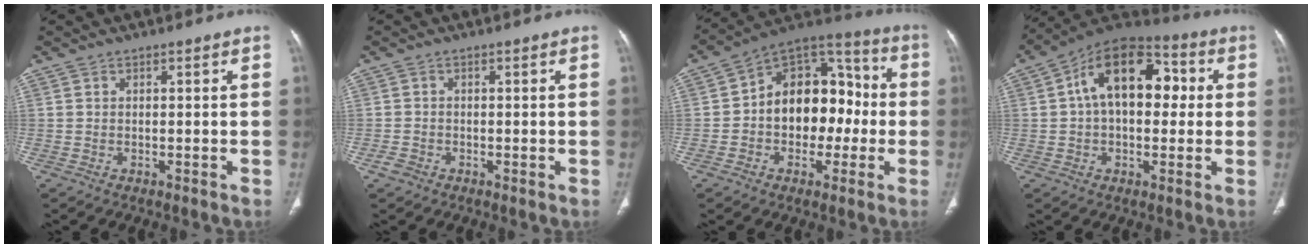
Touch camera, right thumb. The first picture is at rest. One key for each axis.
{"total": 1.6, "fx": -0.8, "fy": 1.2, "fz": 0.7, "tx": -0.011, "ty": 0.001, "tz": -0.017}
{"total": 17.3, "fx": -1.4, "fy": 12.0, "fz": 12.3, "tx": -0.135, "ty": 0.052, "tz": -0.032}
{"total": 16.7, "fx": 2.7, "fy": 10.3, "fz": 12.9, "tx": -0.169, "ty": 0.036, "tz": 0.033}